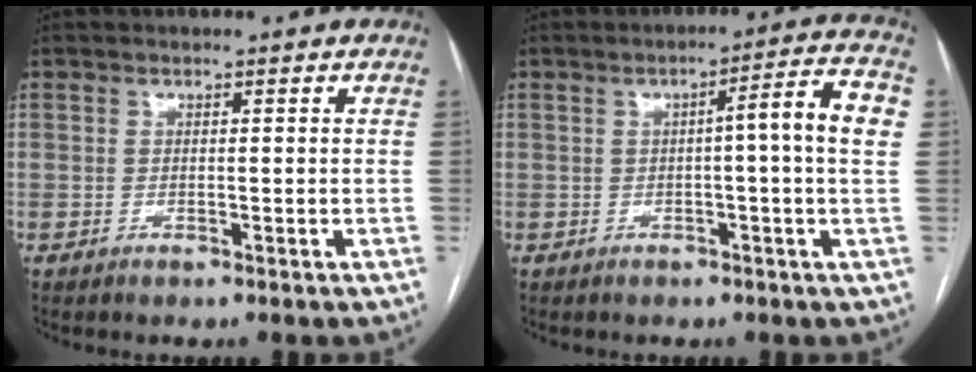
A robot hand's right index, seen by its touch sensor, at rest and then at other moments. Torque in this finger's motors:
{"motor_torque": [0.18, -0.01, 0.13, 0.04]}